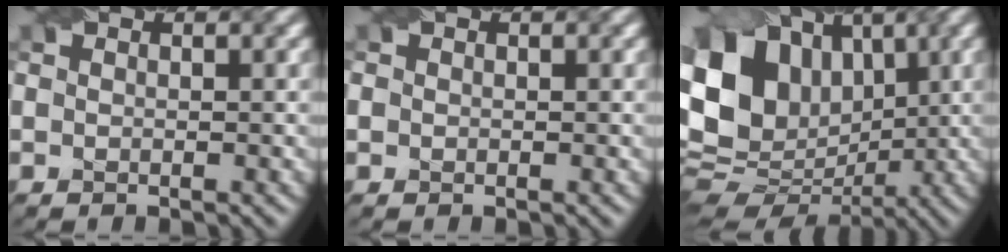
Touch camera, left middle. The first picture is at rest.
{"total": 0.6, "force": [0.0, 0.6, 0.1], "torque": [0.004, 0.000, -0.007]}
{"total": 14.2, "force": [1.4, 11.0, 8.9], "torque": [-0.168, 0.021, 0.031]}